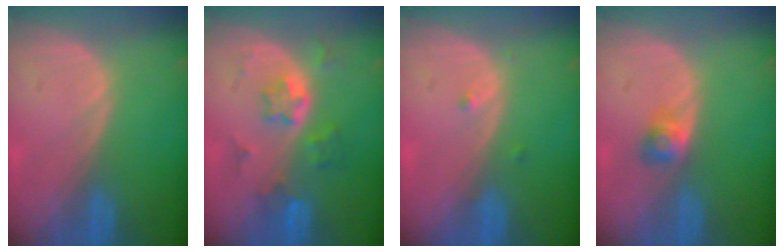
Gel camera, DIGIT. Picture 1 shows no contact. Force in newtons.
{"total": 5.9, "press": 5.3, "slide": 2.5}
{"total": 1.0, "press": 0.8, "slide": 0.6}
{"total": 2.6, "press": 2.4, "slide": 1.0}